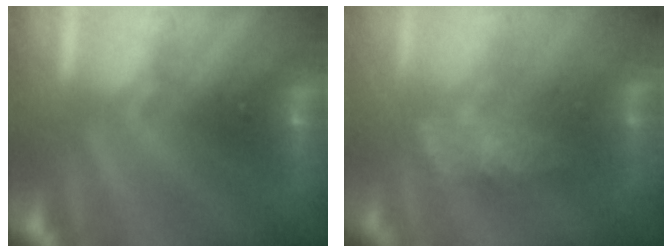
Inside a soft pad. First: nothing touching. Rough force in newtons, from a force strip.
{"total": 2.6}